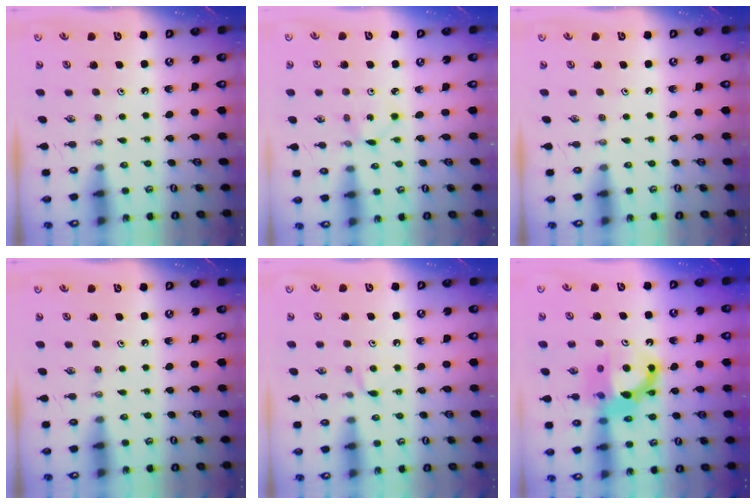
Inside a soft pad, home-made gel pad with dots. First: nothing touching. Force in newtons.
{"total": 1.0, "press": 1.0, "slide": 0.1}
{"total": 0.0}
{"total": 0.0}
{"total": 5.0, "press": 5.0, "slide": 0.7}
{"total": 12.4, "press": 12.3, "slide": 1.6}